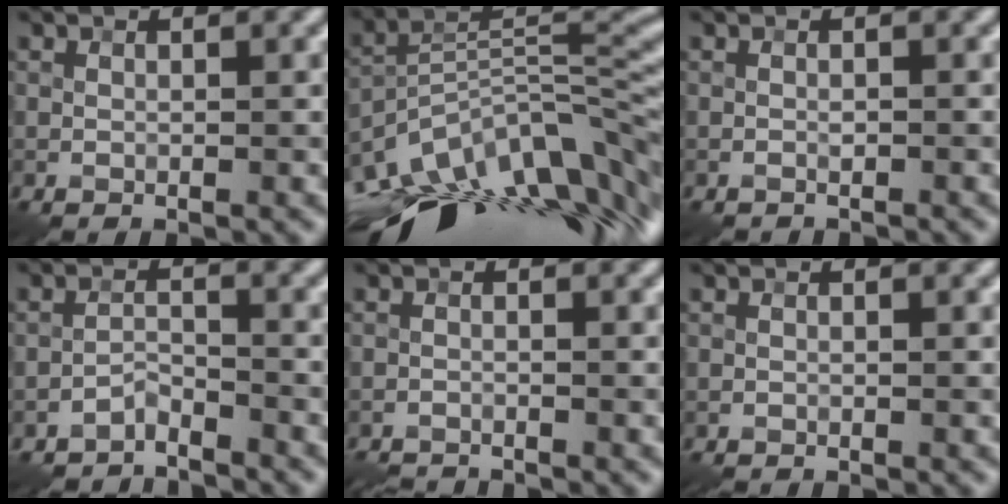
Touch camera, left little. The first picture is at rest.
{"total": 14.9, "force": [-8.8, 6.3, 10.3], "torque": [-0.202, 0.000, -0.141]}
{"total": 0.6, "force": [-0.6, 0.1, 0.2], "torque": [-0.004, 0.001, -0.010]}
{"total": 2.4, "force": [-2.4, 0.3, 0.3], "torque": [-0.005, 0.000, -0.052]}
{"total": 2.8, "force": [-2.8, 0.2, 0.5], "torque": [-0.020, -0.011, -0.052]}
{"total": 0.6, "force": [-0.6, 0.0, 0.0], "torque": [0.003, -0.002, -0.013]}